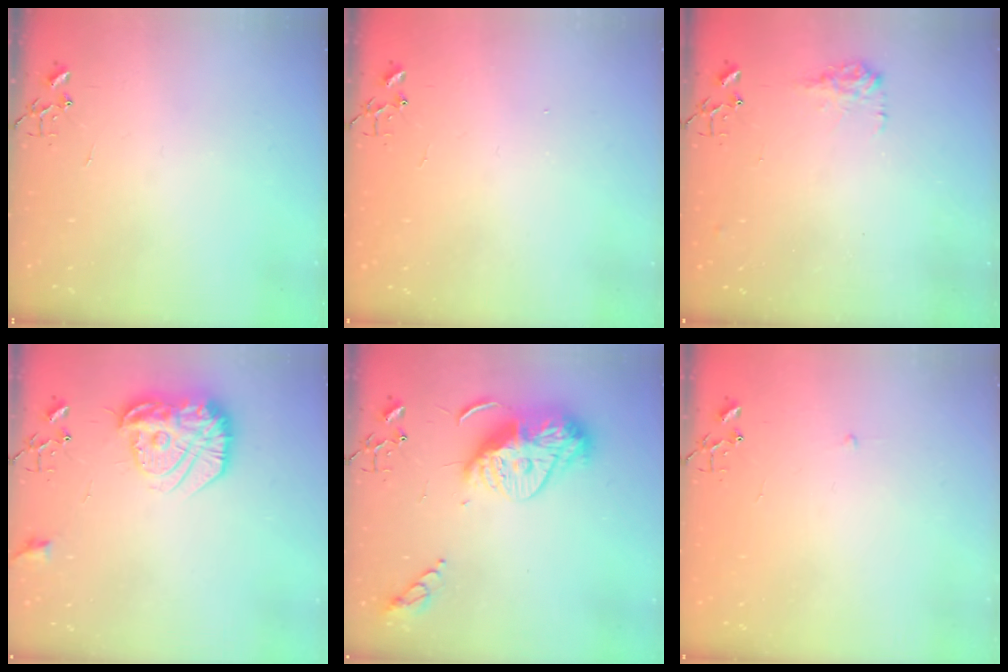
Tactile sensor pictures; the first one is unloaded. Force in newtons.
{"total": 1.1, "press": 1.1, "slide": 0.1}
{"total": 9.2, "press": 9.2, "slide": 0.4}
{"total": 17.6, "press": 17.6, "slide": 1.3}
{"total": 16.7, "press": 16.7, "slide": 0.8}
{"total": 2.3, "press": 2.3, "slide": 0.3}